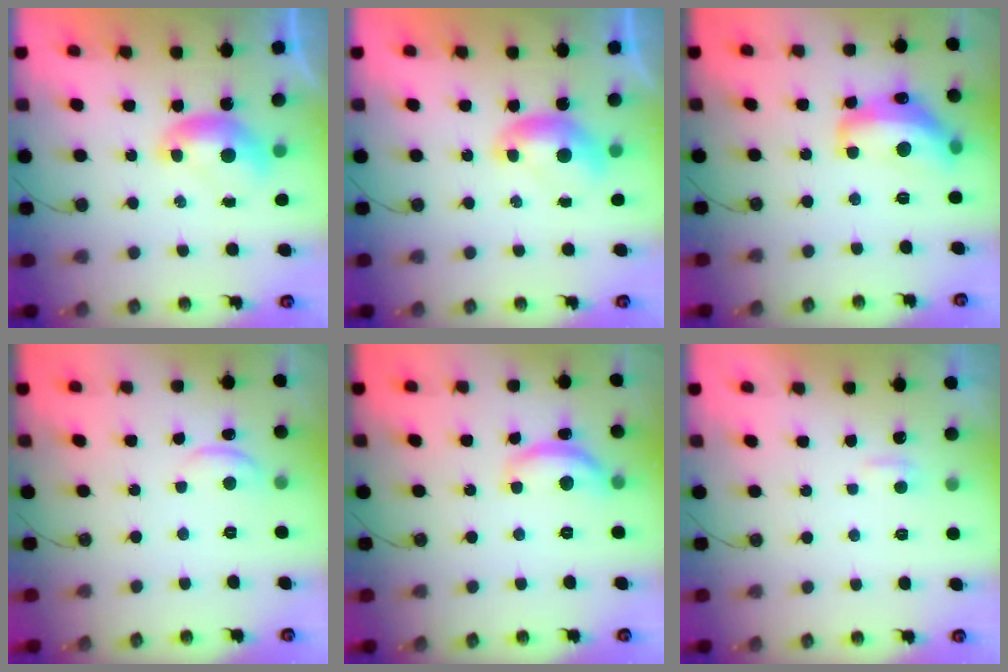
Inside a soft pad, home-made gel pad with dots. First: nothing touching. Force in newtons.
{"total": 0.0}
{"total": 10.7, "press": 10.7, "slide": 0.8}
{"total": 1.1, "press": 1.0, "slide": 0.6}
{"total": 6.9, "press": 6.8, "slide": 0.7}
{"total": 2.5, "press": 2.5, "slide": 0.3}